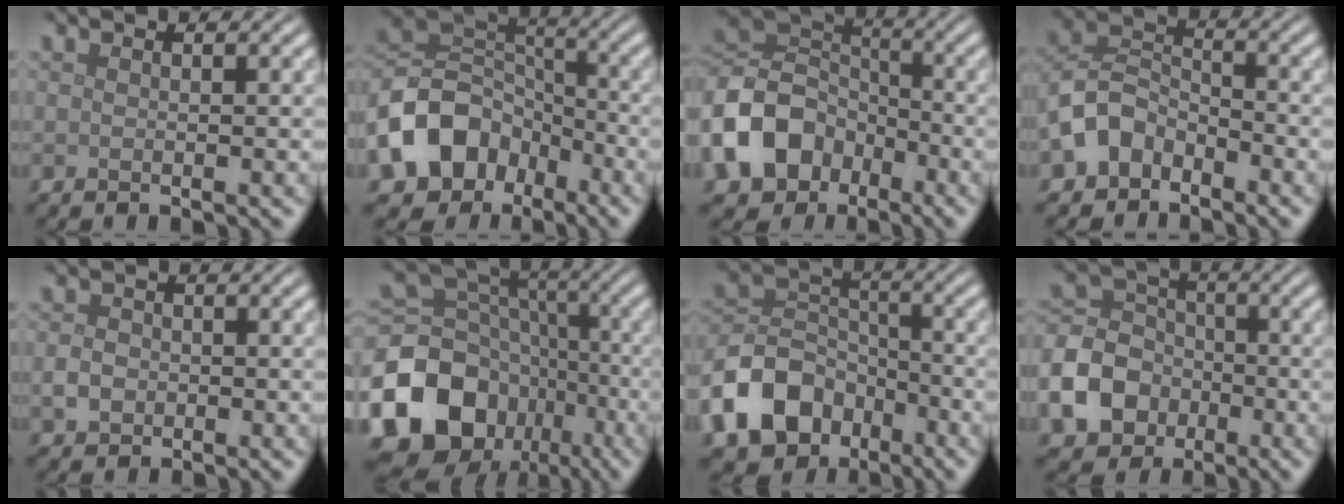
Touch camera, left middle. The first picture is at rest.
{"total": 11.1, "force": [-5.3, 8.3, 5.3], "torque": [-0.119, -0.004, -0.112]}
{"total": 11.1, "force": [-4.8, 8.5, 5.3], "torque": [-0.134, -0.005, -0.110]}
{"total": 4.8, "force": [-2.7, 3.4, 2.0], "torque": [-0.040, 0.006, -0.067]}
{"total": 1.7, "force": [-0.4, 1.5, 0.8], "torque": [-0.015, -0.001, -0.013]}
{"total": 15.9, "force": [-6.9, 12.6, 6.8], "torque": [-0.171, -0.007, -0.121]}
{"total": 8.8, "force": [-4.7, 6.2, 4.1], "torque": [-0.080, -0.003, -0.101]}
{"total": 7.3, "force": [-2.9, 5.9, 3.2], "torque": [-0.076, 0.000, -0.070]}